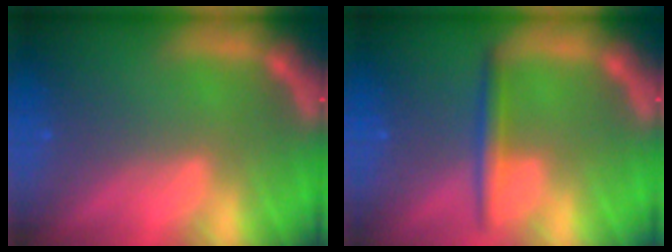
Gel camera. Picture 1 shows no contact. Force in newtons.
{"total": 2.5}